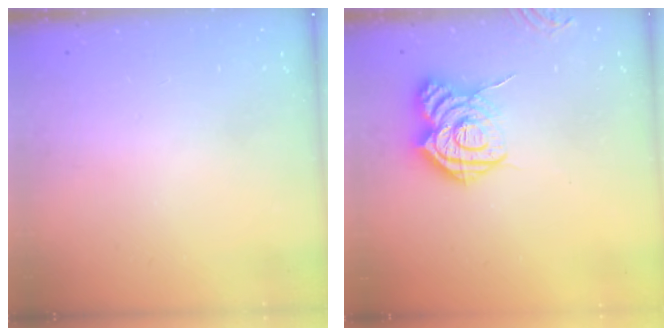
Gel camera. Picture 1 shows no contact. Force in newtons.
{"total": 14.6, "press": 14.5, "slide": 1.4}